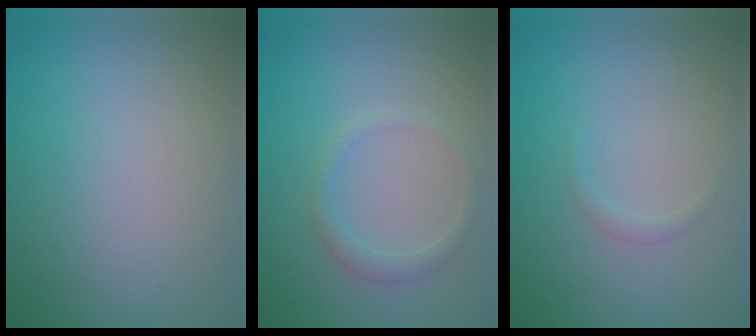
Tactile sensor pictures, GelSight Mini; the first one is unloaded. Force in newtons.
{"total": 1.5, "press": 1.5, "slide": 0.1}
{"total": 0.6, "press": 0.6, "slide": 0.0}